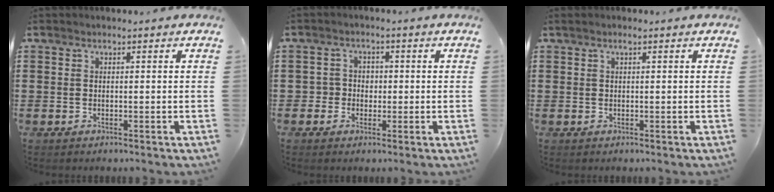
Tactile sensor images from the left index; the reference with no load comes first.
{"total": 2.7, "force": [-0.5, 2.6, 0.5], "torque": [-0.022, 0.007, -0.015]}
{"total": 1.8, "force": [0.8, 0.0, 1.6], "torque": [-0.032, 0.000, 0.015]}